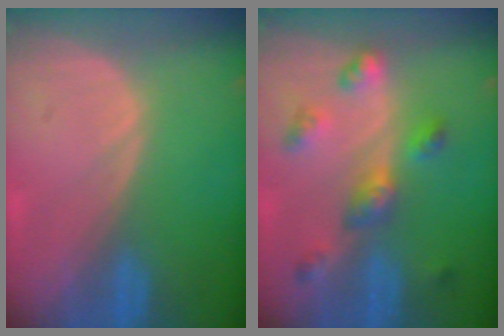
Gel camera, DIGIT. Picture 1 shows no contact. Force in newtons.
{"total": 6.5, "press": 5.8, "slide": 2.8}